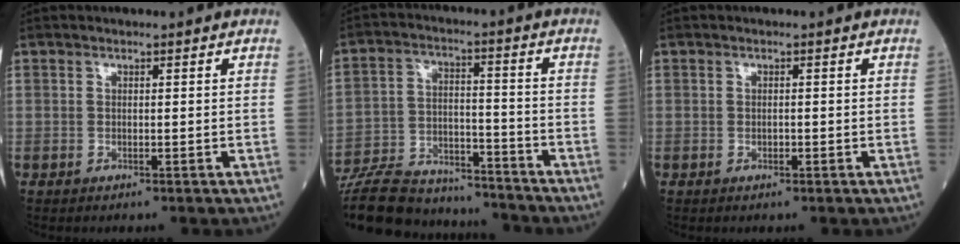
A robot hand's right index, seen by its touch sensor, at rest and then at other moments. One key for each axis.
{"total": 19.8, "fx": -18.3, "fy": 4.5, "fz": 6.0, "tx": -0.140, "ty": -0.003, "tz": -0.289}
{"total": 0.6, "fx": -0.3, "fy": 0.3, "fz": 0.5, "tx": -0.011, "ty": 0.000, "tz": -0.003}